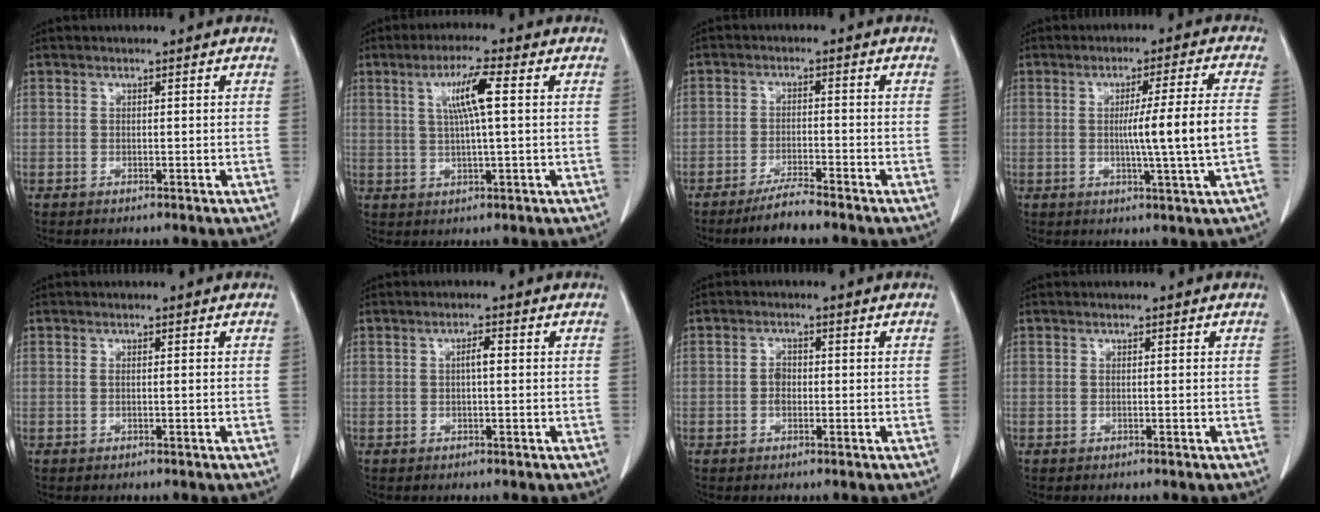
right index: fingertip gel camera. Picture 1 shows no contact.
{"total": 6.3, "force": [1.6, -0.1, 6.1], "torque": [-0.112, 0.004, 0.029]}
{"total": 4.2, "force": [-3.6, 0.1, 2.2], "torque": [-0.042, -0.009, -0.068]}
{"total": 9.1, "force": [-0.8, -1.6, 8.9], "torque": [-0.137, -0.006, -0.009]}
{"total": 0.5, "force": [0.0, 0.0, 0.5], "torque": [-0.007, 0.002, 0.004]}
{"total": 1.6, "force": [0.1, 0.3, 1.6], "torque": [-0.028, 0.005, 0.001]}
{"total": 1.7, "force": [-0.3, 1.2, 1.2], "torque": [-0.017, 0.006, -0.004]}
{"total": 0.0}